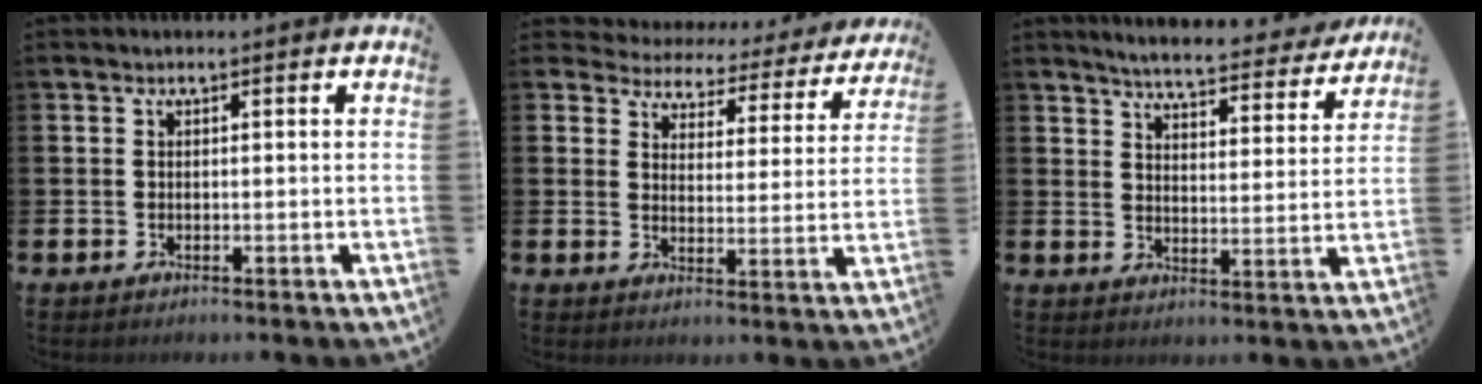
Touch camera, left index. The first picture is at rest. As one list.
[{"total": 3.5, "force": [3.1, 1.6, 0.2], "torque": [-0.023, -0.032, 0.044]}, {"total": 5.4, "force": [5.2, 0.5, 1.4], "torque": [-0.045, -0.035, 0.087]}]